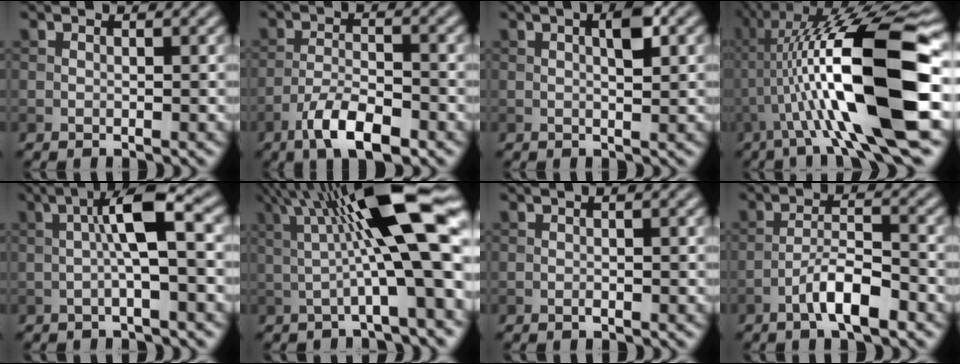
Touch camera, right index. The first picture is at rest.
{"total": 6.0, "force": [-3.8, 1.8, 4.3], "torque": [-0.079, 0.002, -0.071]}
{"total": 2.8, "force": [0.8, 0.7, 2.6], "torque": [-0.045, 0.006, 0.012]}
{"total": 14.7, "force": [-1.3, 2.5, 14.5], "torque": [-0.236, 0.032, -0.018]}
{"total": 5.8, "force": [0.5, 0.9, 5.7], "torque": [-0.098, 0.020, -0.002]}
{"total": 13.3, "force": [2.5, 2.8, 12.7], "torque": [-0.189, 0.015, 0.041]}
{"total": 0.9, "force": [-0.2, 0.2, 0.9], "torque": [-0.017, 0.000, -0.005]}
{"total": 4.8, "force": [-2.8, 1.1, 3.8], "torque": [-0.066, 0.012, -0.054]}